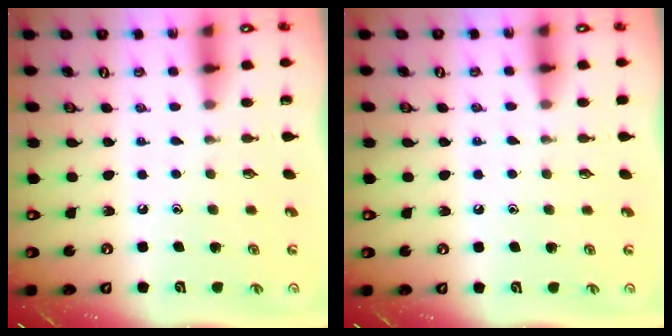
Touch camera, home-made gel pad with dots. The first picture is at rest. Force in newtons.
{"total": 5.9, "press": 5.8, "slide": 0.8}